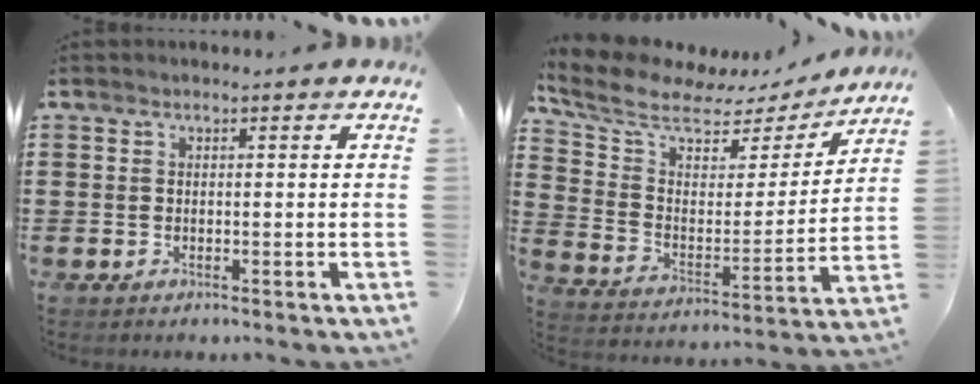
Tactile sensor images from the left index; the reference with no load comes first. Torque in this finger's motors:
{"motor_torque": [2.14, 0.00, 1.05, 0.21]}